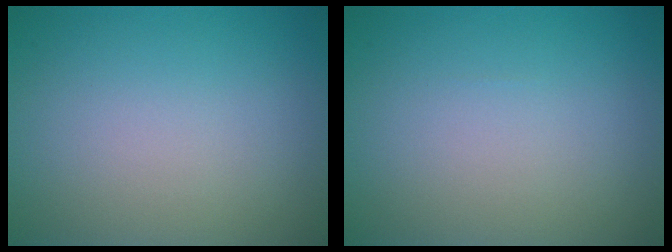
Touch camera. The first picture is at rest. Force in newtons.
{"total": 0.0}